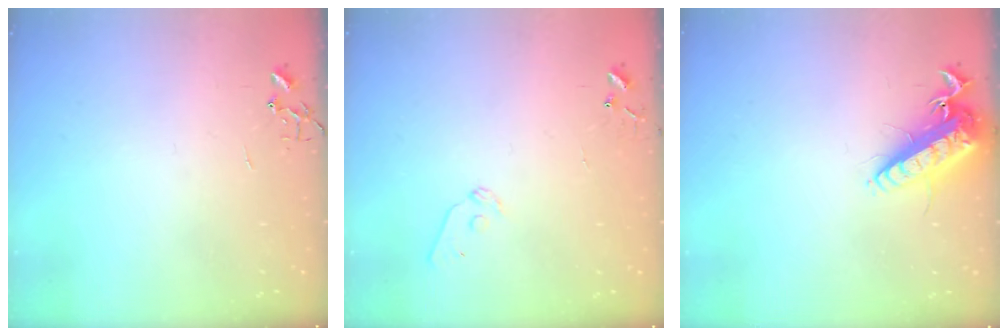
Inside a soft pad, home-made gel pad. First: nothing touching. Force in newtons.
{"total": 7.2, "press": 7.2, "slide": 0.5}
{"total": 15.9, "press": 15.5, "slide": 3.3}